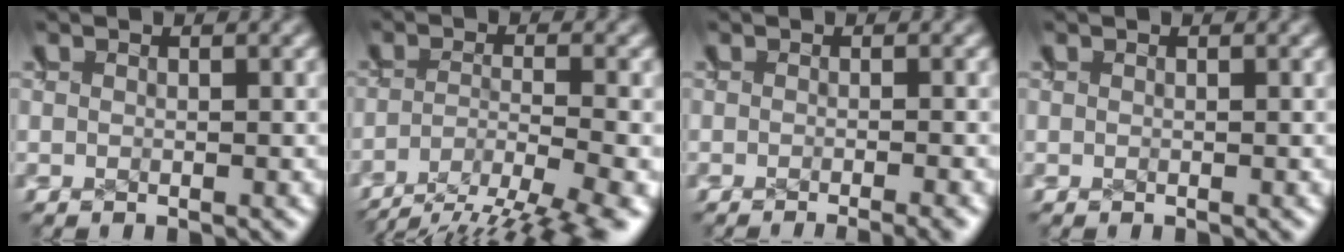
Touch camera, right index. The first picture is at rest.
{"total": 7.6, "force": [-5.2, 3.4, 4.3], "torque": [-0.054, -0.025, -0.072]}
{"total": 2.8, "force": [-2.4, 0.9, 1.2], "torque": [-0.002, 0.002, -0.038]}
{"total": 0.0}